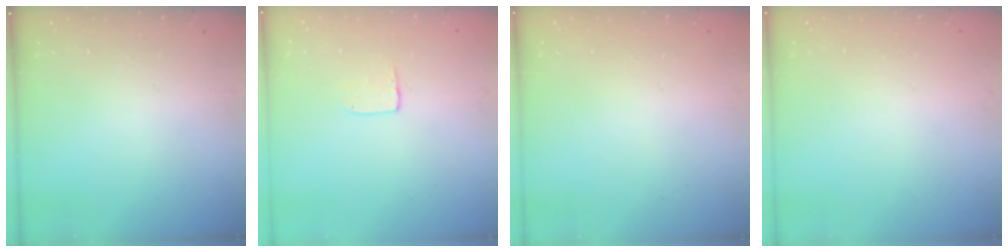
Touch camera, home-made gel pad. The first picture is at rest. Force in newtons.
{"total": 5.8, "press": 5.8, "slide": 0.4}
{"total": 0.0}
{"total": 0.0}